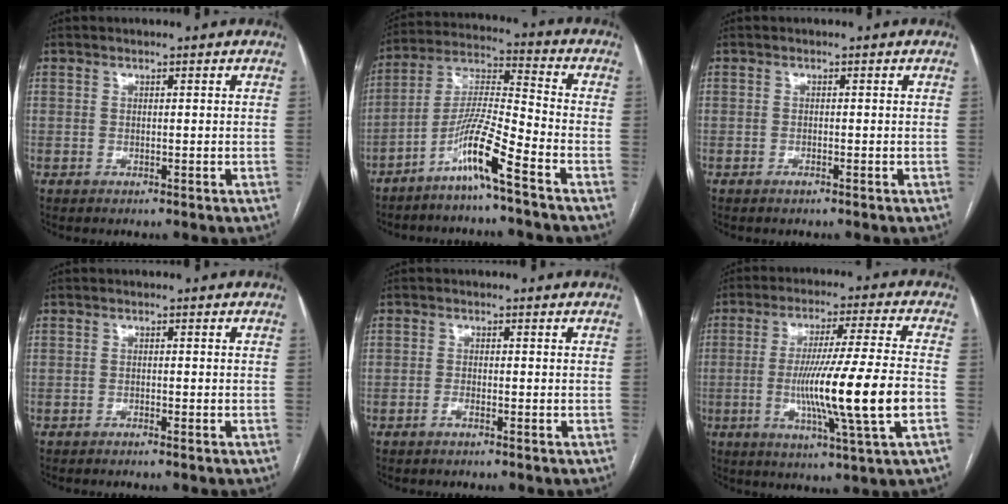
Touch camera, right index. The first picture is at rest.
{"total": 10.0, "force": [-6.2, -0.6, 7.8], "torque": [-0.163, -0.006, -0.124]}
{"total": 0.6, "force": [-0.5, 0.1, 0.4], "torque": [-0.008, 0.000, -0.007]}
{"total": 0.8, "force": [-0.7, -0.1, 0.4], "torque": [-0.011, 0.000, -0.011]}
{"total": 0.9, "force": [-0.7, 0.2, 0.5], "torque": [-0.009, 0.002, -0.012]}
{"total": 15.7, "force": [-3.2, -1.1, 15.3], "torque": [-0.273, -0.016, -0.058]}